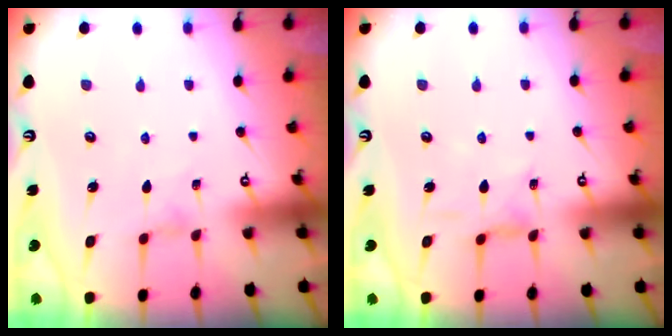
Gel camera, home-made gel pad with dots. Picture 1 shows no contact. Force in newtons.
{"total": 4.0, "press": 4.0, "slide": 0.4}